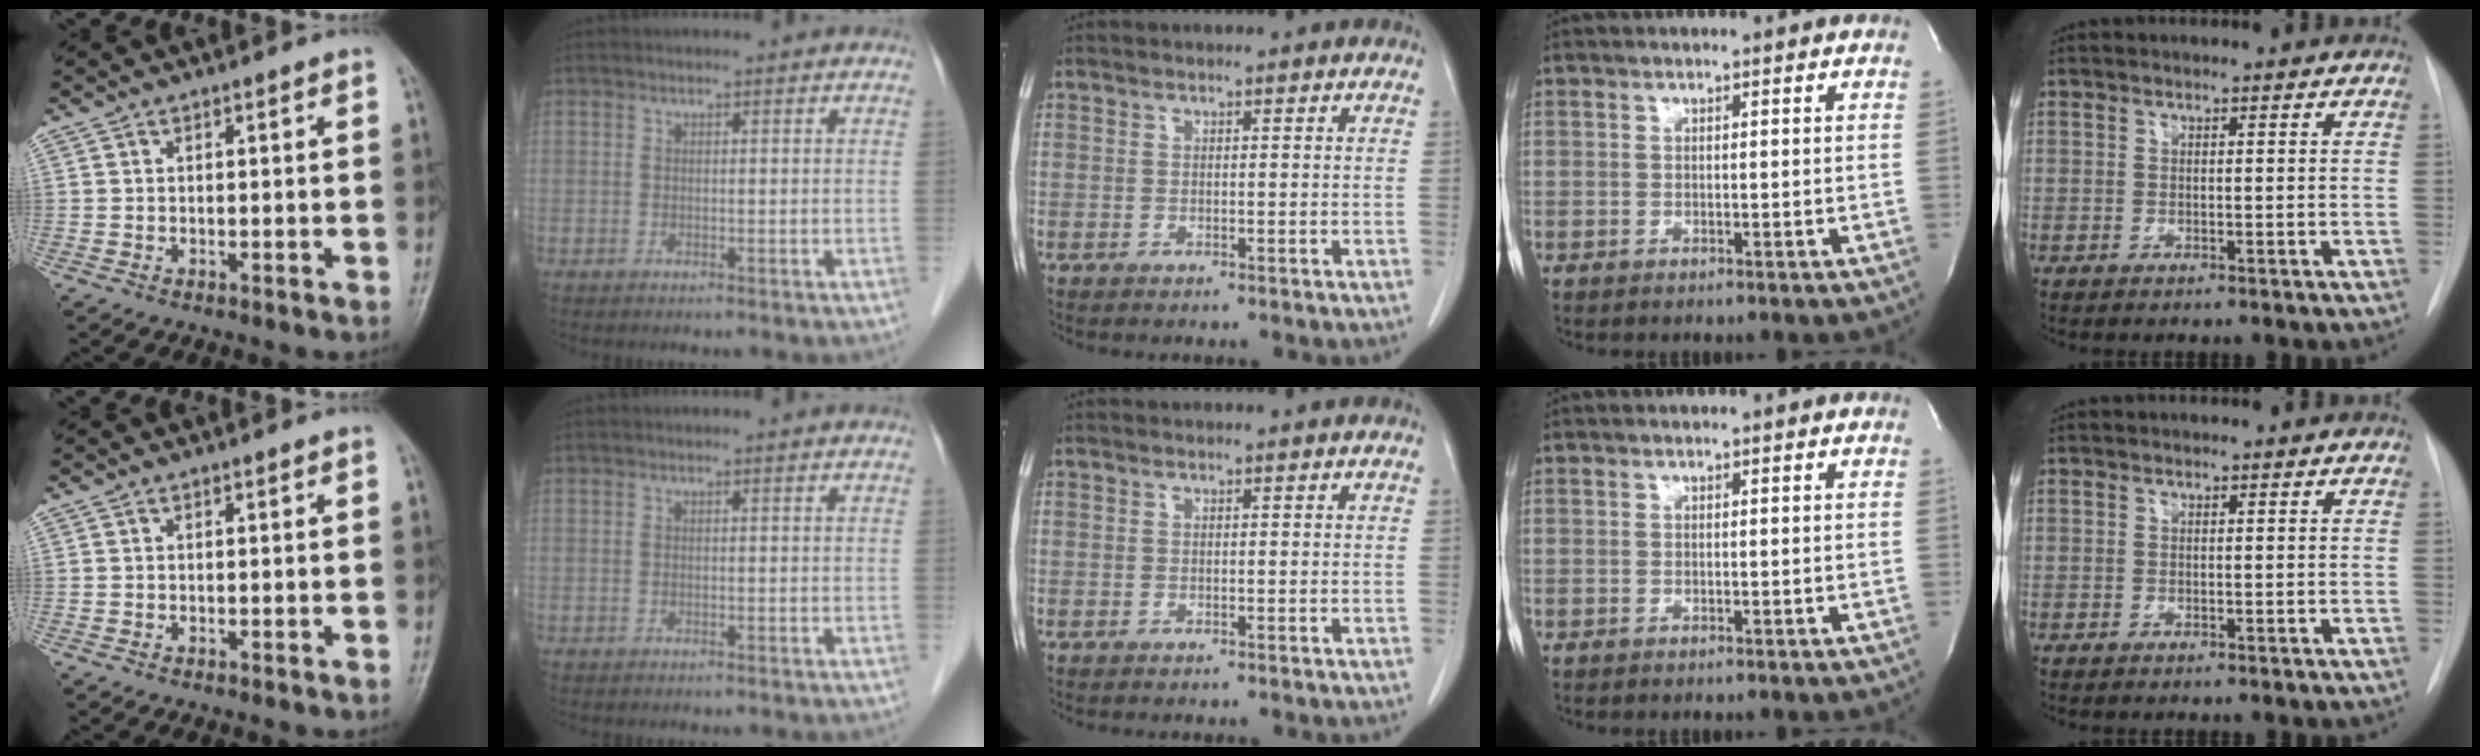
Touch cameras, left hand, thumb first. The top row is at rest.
{}